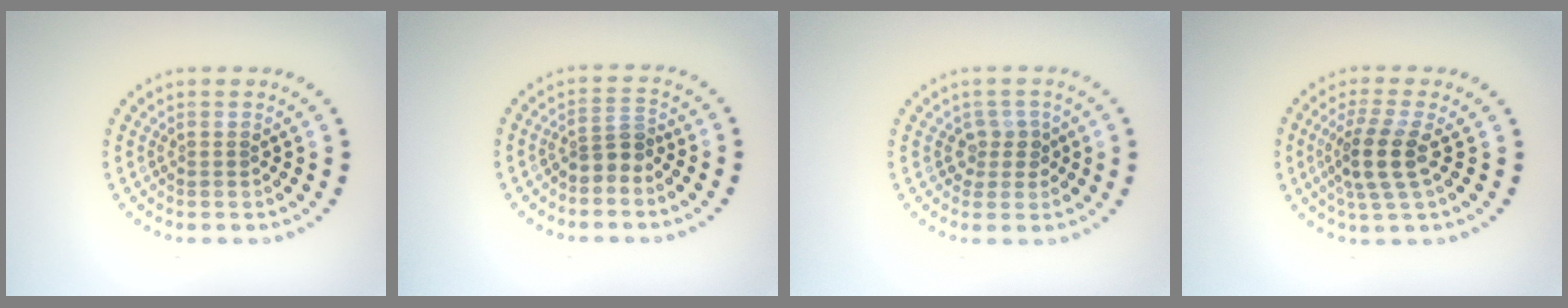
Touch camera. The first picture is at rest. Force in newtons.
{"total": 2.2, "press": 1.8, "slide": 1.4}
{"total": 1.9, "press": 1.4, "slide": 1.3}
{"total": 3.8, "press": 3.0, "slide": 2.4}